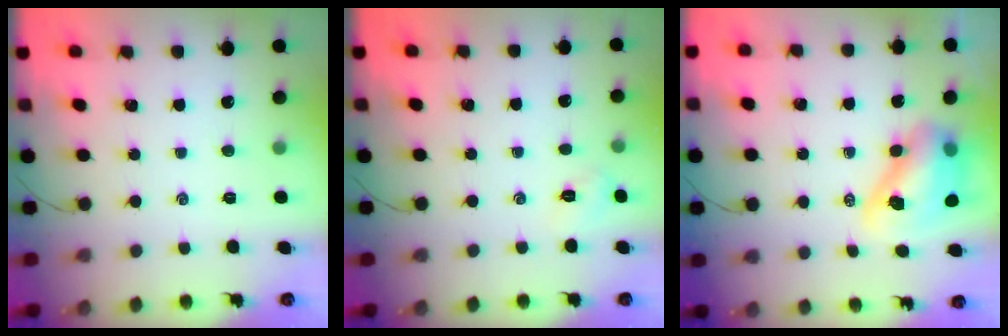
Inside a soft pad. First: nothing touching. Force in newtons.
{"total": 3.1, "press": 2.9, "slide": 1.0}
{"total": 10.6, "press": 10.1, "slide": 3.1}